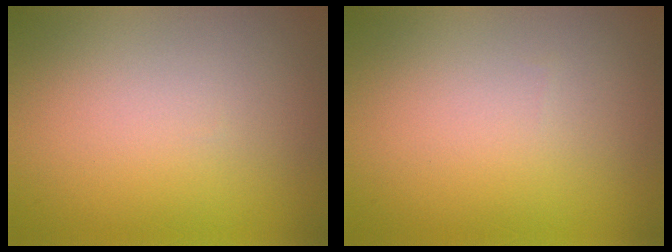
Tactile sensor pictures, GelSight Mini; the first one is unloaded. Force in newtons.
{"total": 0.0}